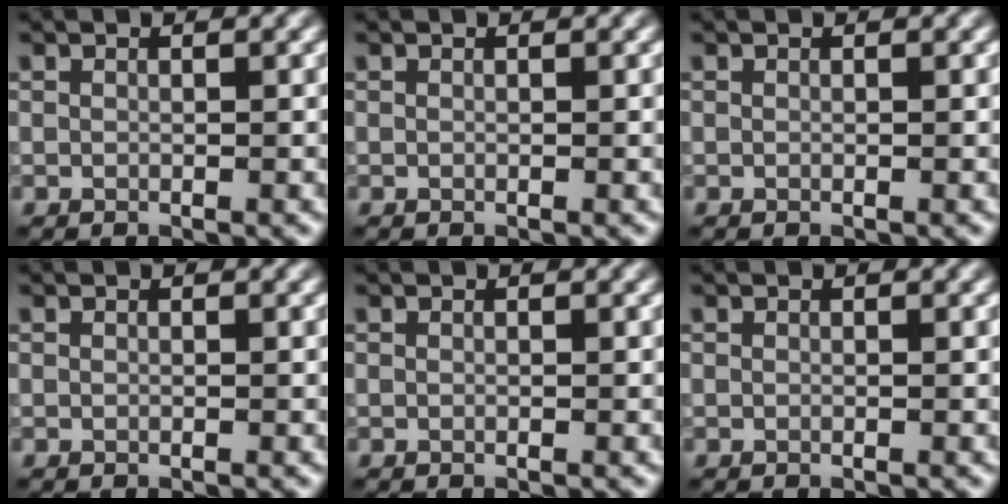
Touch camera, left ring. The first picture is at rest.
{"total": 0.0}
{"total": 0.0}
{"total": 0.0}
{"total": 0.0}
{"total": 0.0}